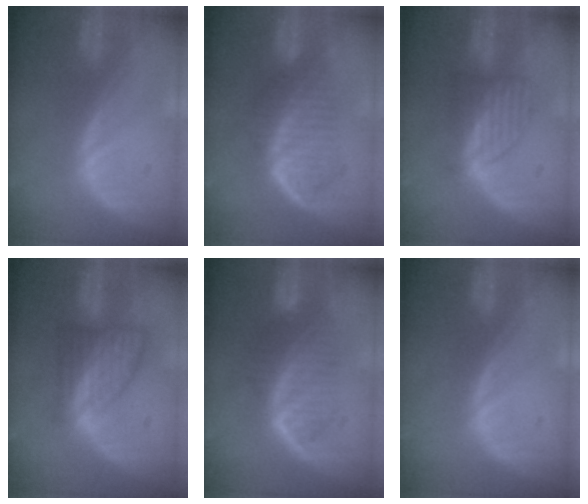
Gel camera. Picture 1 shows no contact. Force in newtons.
{"total": 6.9, "press": 6.1, "slide": 3.3}
{"total": 6.2, "press": 5.5, "slide": 2.9}
{"total": 6.9, "press": 6.5, "slide": 2.5}
{"total": 6.6, "press": 6.4, "slide": 1.8}
{"total": 0.0}